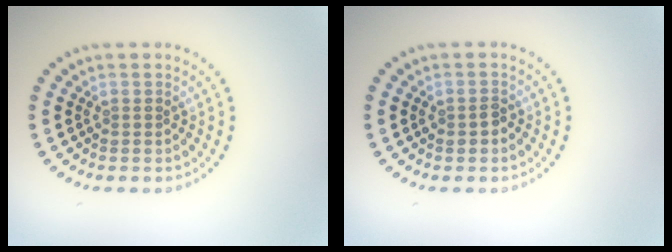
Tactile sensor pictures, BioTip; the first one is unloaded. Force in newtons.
{"total": 1.2, "press": 1.2, "slide": 0.2}